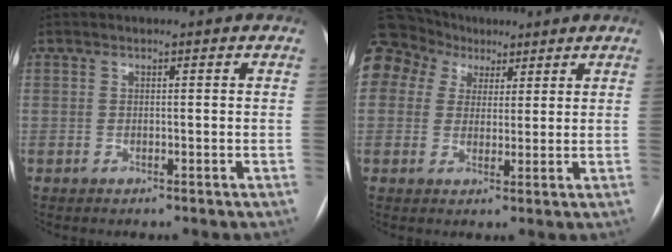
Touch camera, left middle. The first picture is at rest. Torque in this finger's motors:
{"motor_torque": [2.14, 0.00, 1.06, 0.21]}